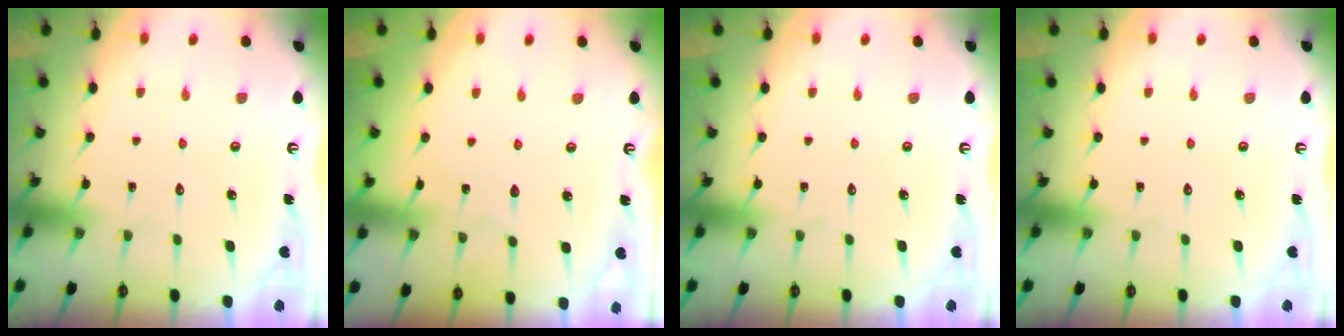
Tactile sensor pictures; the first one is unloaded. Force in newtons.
{"total": 2.1, "press": 2.1, "slide": 0.3}
{"total": 0.0}
{"total": 0.0}